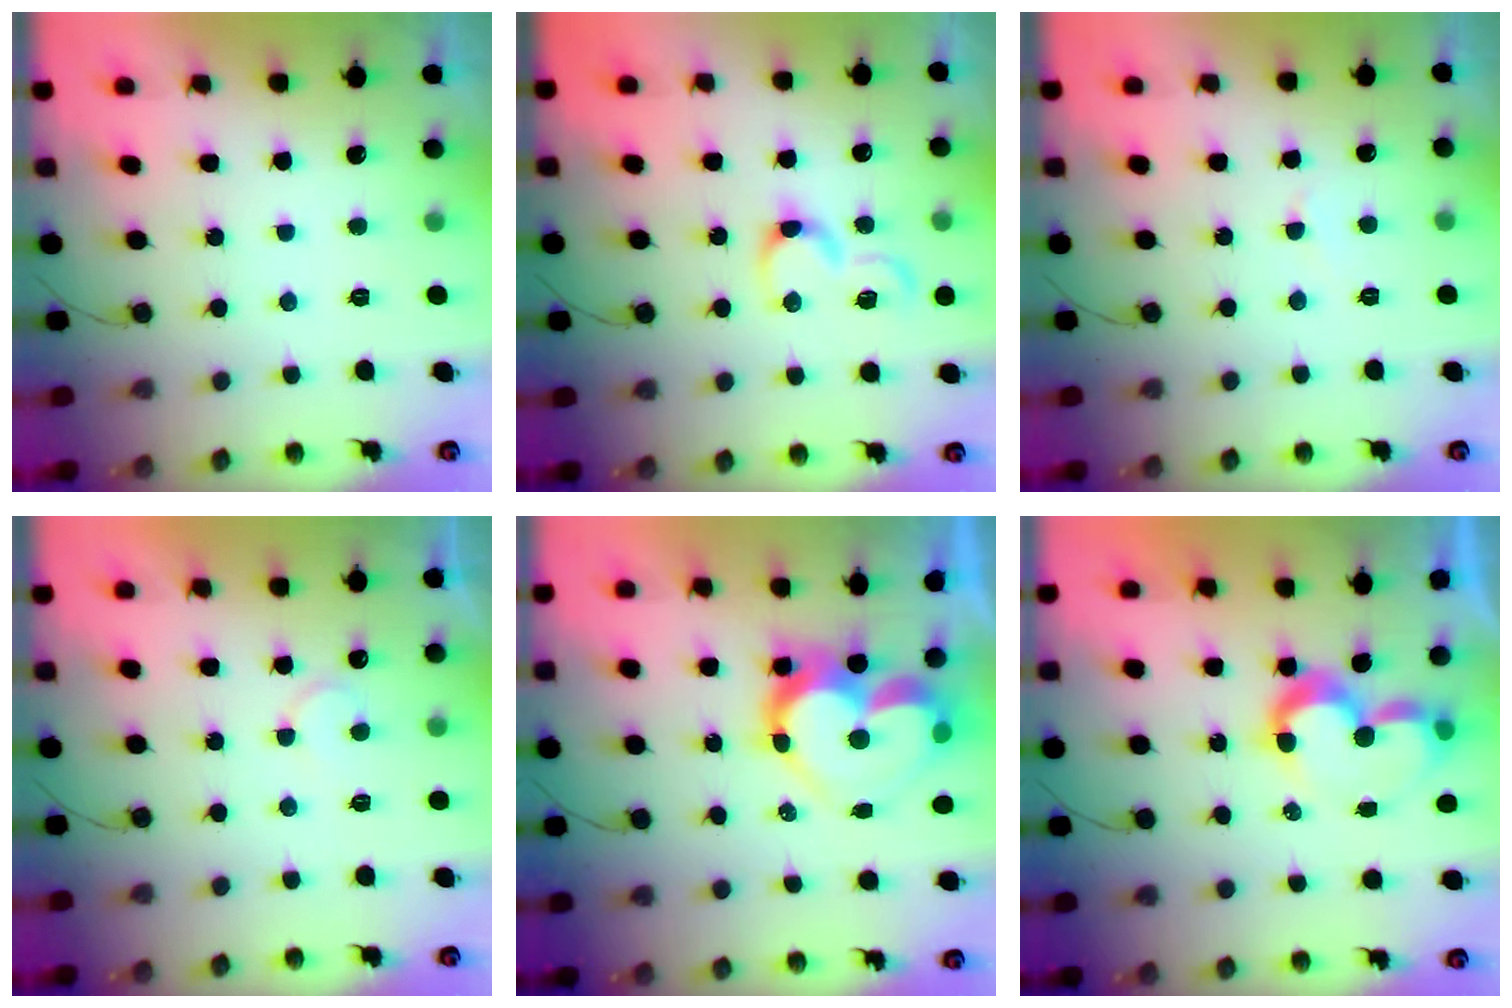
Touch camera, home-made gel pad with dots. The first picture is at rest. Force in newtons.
{"total": 7.4, "press": 7.3, "slide": 0.8}
{"total": 2.5, "press": 2.4, "slide": 0.3}
{"total": 6.0, "press": 6.0, "slide": 0.6}
{"total": 15.5, "press": 15.4, "slide": 1.5}
{"total": 8.2, "press": 8.2, "slide": 0.6}